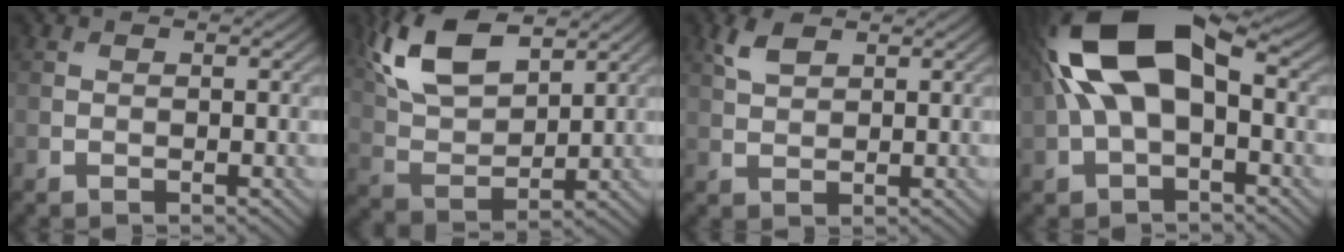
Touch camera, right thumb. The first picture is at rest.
{"total": 12.3, "force": [6.9, 5.6, 8.6], "torque": [-0.199, 0.017, 0.132]}
{"total": 3.2, "force": [1.9, 1.4, 2.1], "torque": [-0.055, 0.005, 0.041]}
{"total": 15.3, "force": [2.1, 8.2, 12.8], "torque": [-0.268, 0.020, 0.029]}